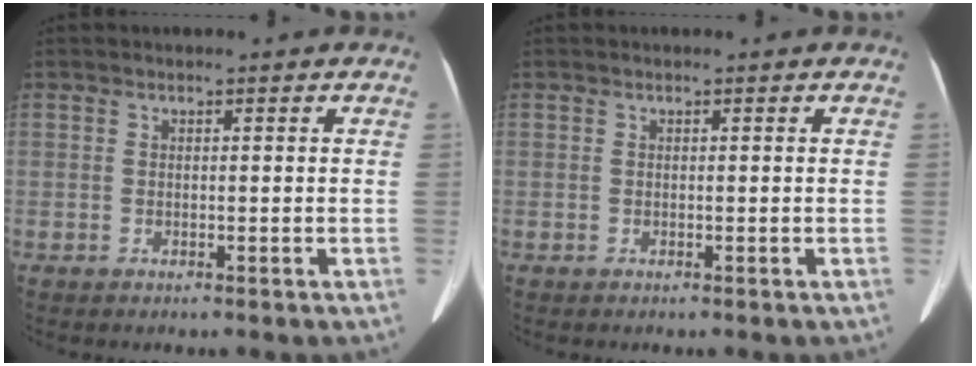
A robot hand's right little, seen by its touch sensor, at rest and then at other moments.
{"total": 0.0}